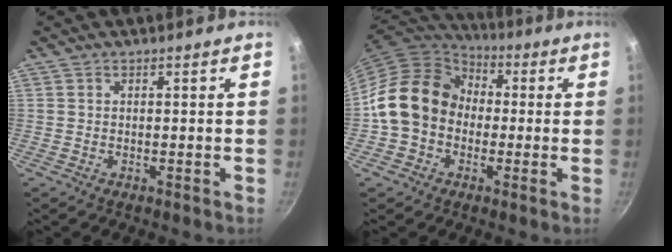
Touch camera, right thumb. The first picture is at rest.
{"total": 15.2, "force": [-0.5, 12.6, 8.6], "torque": [-0.112, 0.040, -0.023]}